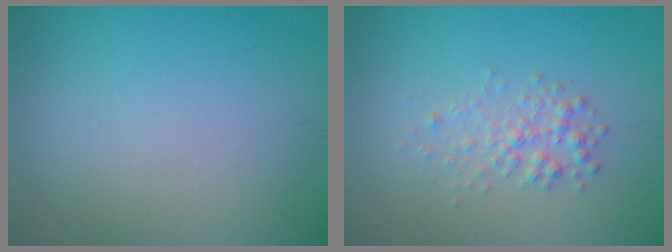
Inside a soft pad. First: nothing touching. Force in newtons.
{"total": 1.9, "press": 1.9, "slide": 0.0}